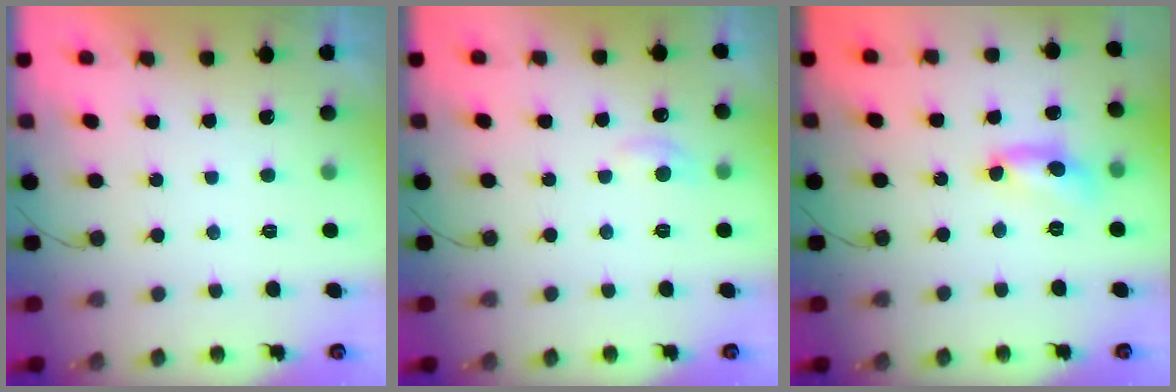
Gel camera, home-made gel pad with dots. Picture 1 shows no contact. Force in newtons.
{"total": 7.2, "press": 7.2, "slide": 0.9}
{"total": 9.1, "press": 9.1, "slide": 0.8}